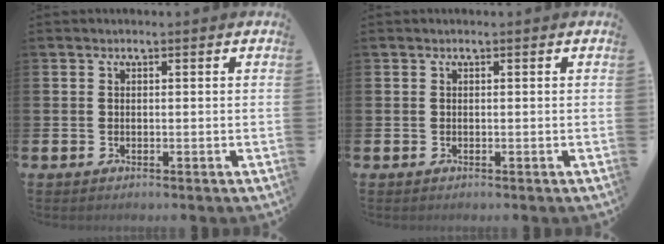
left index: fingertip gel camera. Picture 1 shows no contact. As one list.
[{"total": 0.0}]